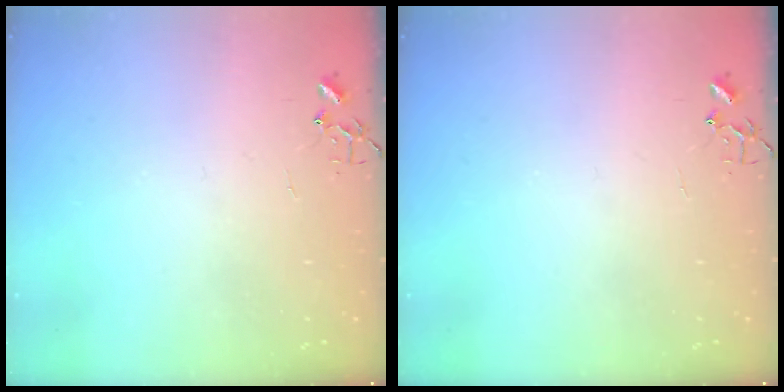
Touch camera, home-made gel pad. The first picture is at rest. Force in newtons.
{"total": 0.0}